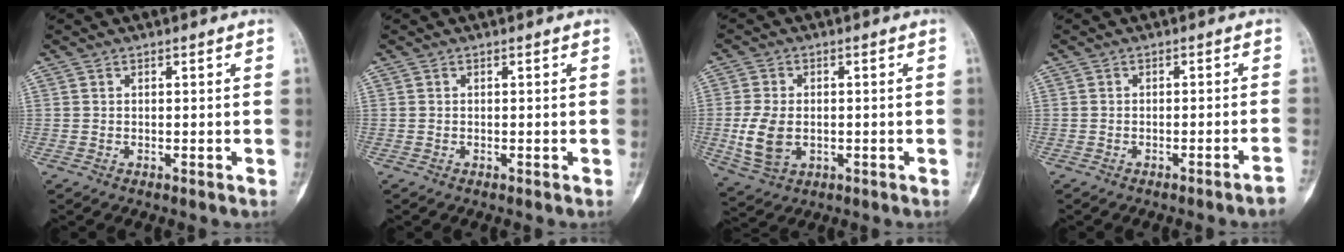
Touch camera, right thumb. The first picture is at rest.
{"total": 0.0}
{"total": 8.1, "force": [-1.0, 5.4, 5.9], "torque": [-0.116, -0.004, -0.011]}
{"total": 2.6, "force": [-1.9, -0.4, 1.6], "torque": [-0.031, 0.017, -0.021]}